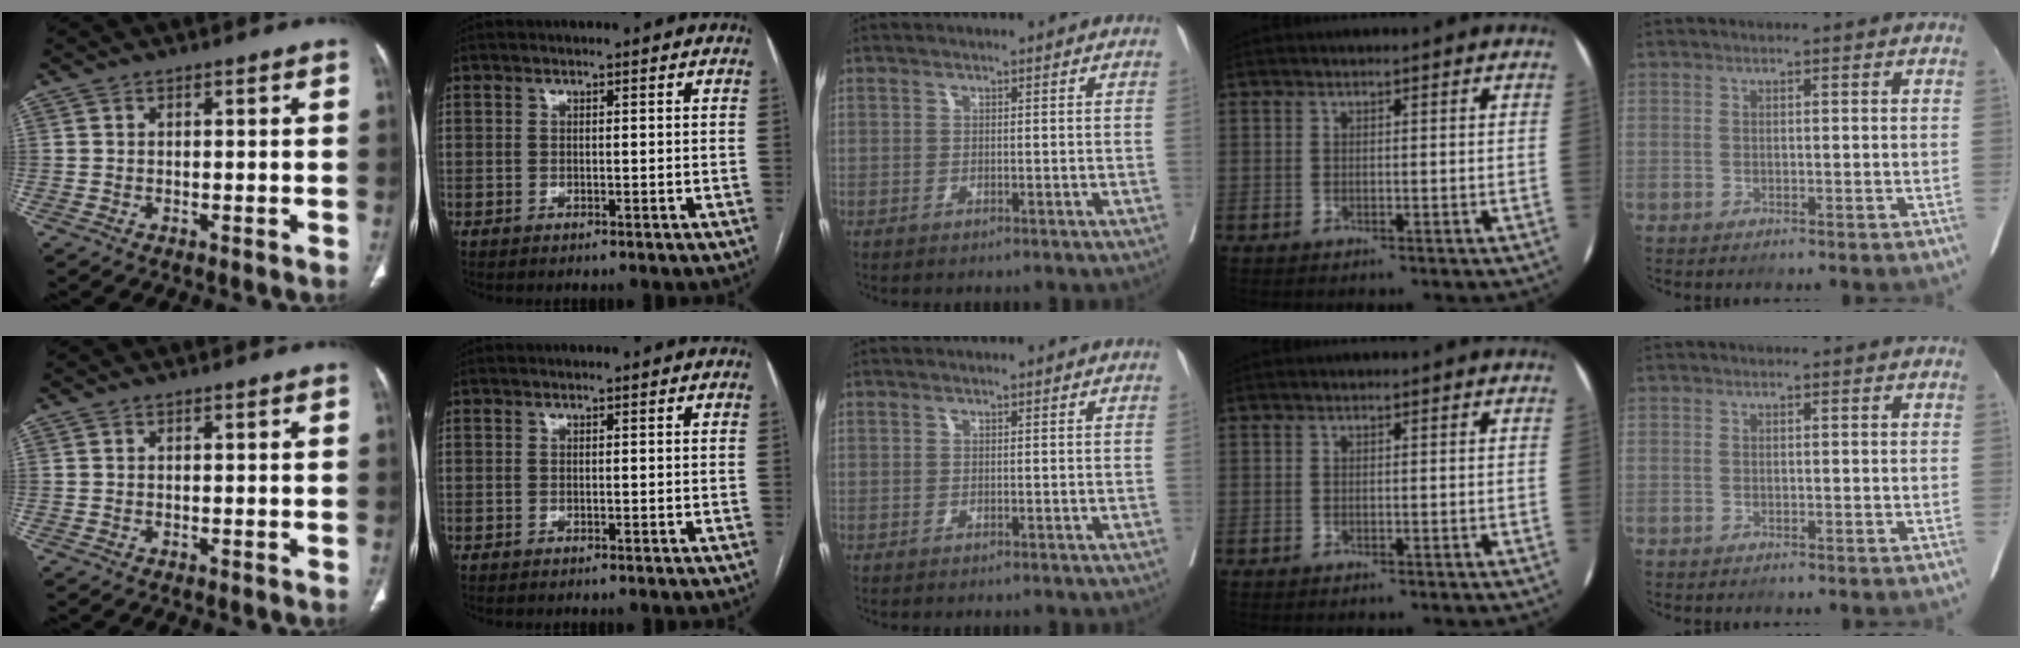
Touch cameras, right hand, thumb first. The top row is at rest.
{}